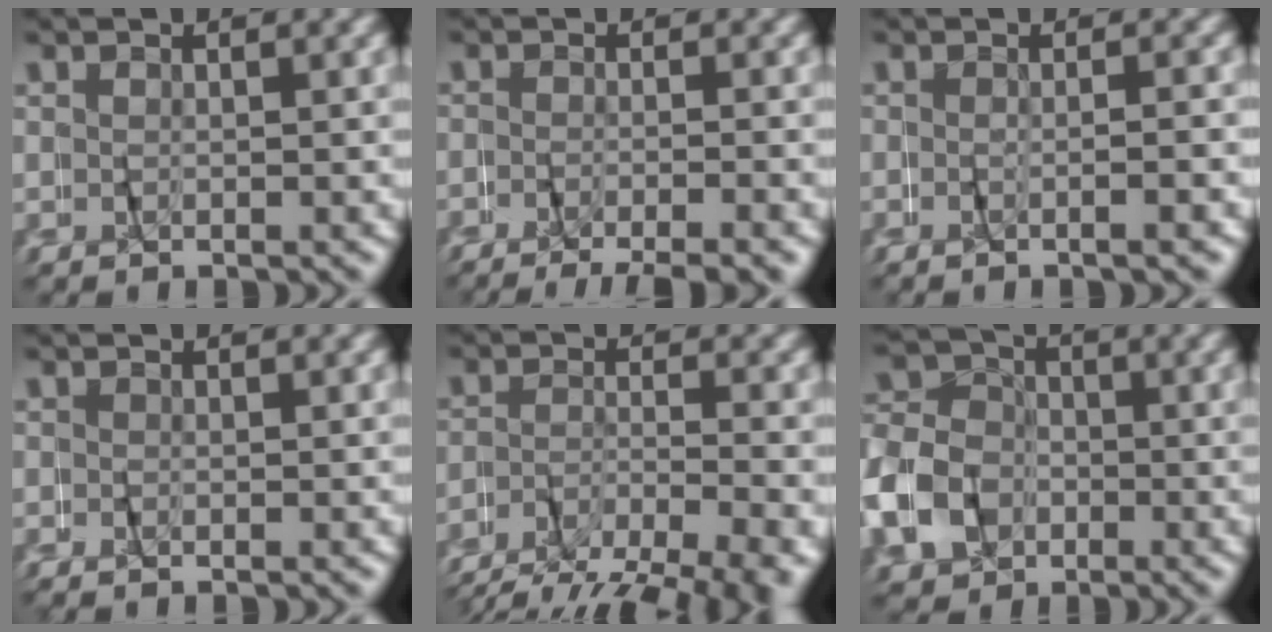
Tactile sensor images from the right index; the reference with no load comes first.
{"total": 3.8, "force": [-3.4, 0.2, 1.6], "torque": [-0.024, -0.007, -0.055]}
{"total": 1.6, "force": [-1.1, -1.2, -0.1], "torque": [0.000, 0.008, -0.023]}
{"total": 0.0}
{"total": 6.7, "force": [-4.5, 2.8, 4.1], "torque": [-0.062, -0.013, -0.072]}
{"total": 8.0, "force": [-2.1, 7.3, 2.4], "torque": [-0.066, -0.009, -0.044]}